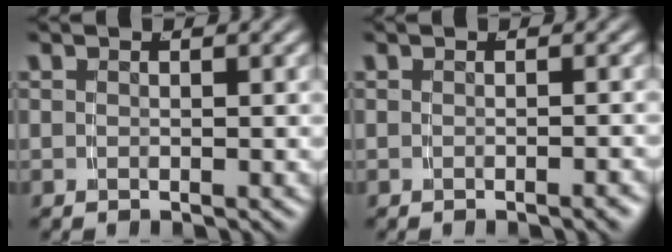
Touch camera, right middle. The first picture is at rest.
{"total": 0.7, "force": [-0.6, -0.2, 0.3], "torque": [-0.004, 0.006, -0.012]}